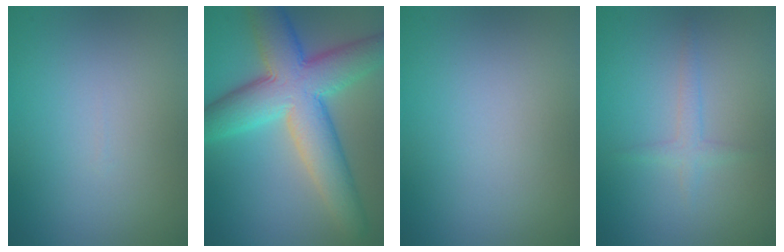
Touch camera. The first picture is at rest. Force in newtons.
{"total": 10.5, "press": 10.5, "slide": 0.7}
{"total": 0.0}
{"total": 1.3, "press": 1.3, "slide": 0.1}